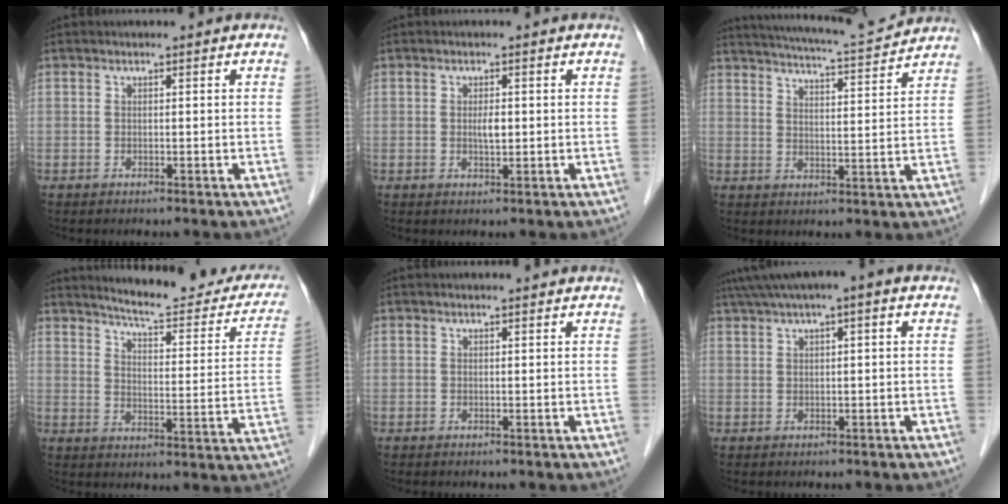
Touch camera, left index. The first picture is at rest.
{"total": 1.7, "force": [0.0, 0.5, 1.6], "torque": [-0.032, 0.000, 0.000]}
{"total": 13.0, "force": [12.3, 0.2, 4.2], "torque": [-0.077, 0.001, 0.172]}
{"total": 20.3, "force": [18.2, 3.6, 8.2], "torque": [-0.094, -0.046, 0.216]}
{"total": 1.6, "force": [1.5, 0.0, 0.6], "torque": [-0.009, 0.011, 0.021]}
{"total": 6.5, "force": [3.9, 0.4, 5.2], "torque": [-0.094, 0.040, 0.063]}